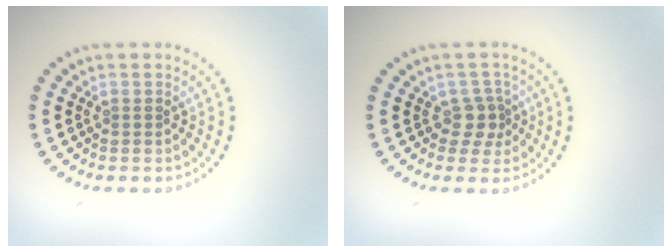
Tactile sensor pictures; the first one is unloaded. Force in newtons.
{"total": 2.0, "press": 1.6, "slide": 1.2}